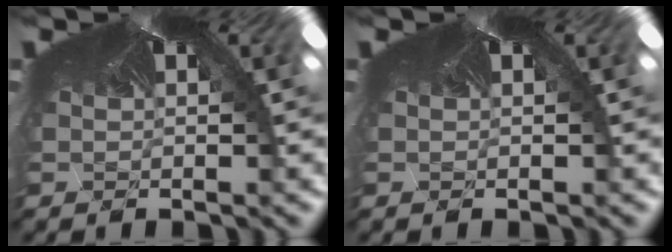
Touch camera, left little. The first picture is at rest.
{"total": 0.0}